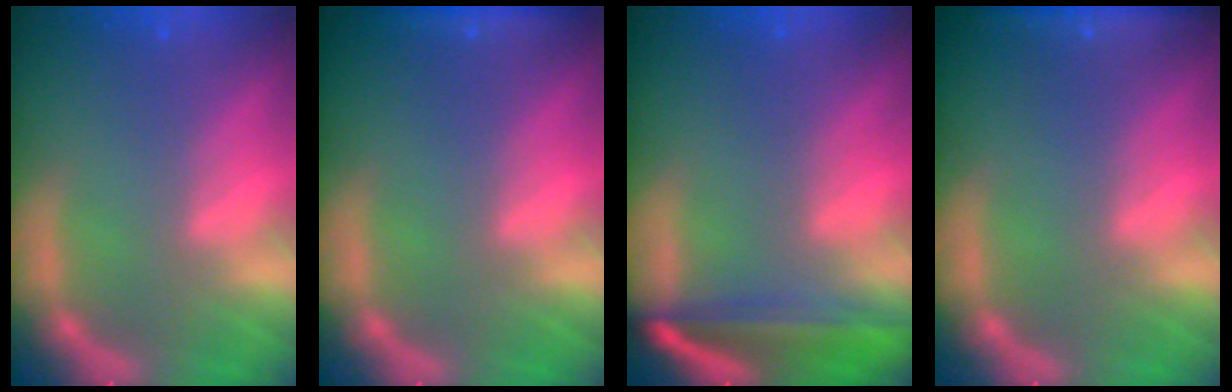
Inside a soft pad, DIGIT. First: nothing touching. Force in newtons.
{"total": 1.9}
{"total": 7.6}
{"total": 3.0}